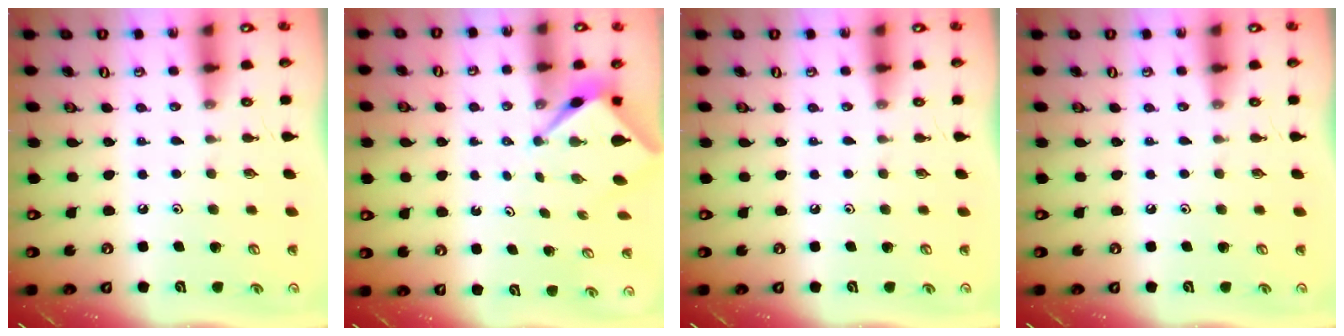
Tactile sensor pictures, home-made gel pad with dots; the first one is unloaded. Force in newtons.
{"total": 2.7, "press": 2.7, "slide": 0.1}
{"total": 0.0}
{"total": 0.0}